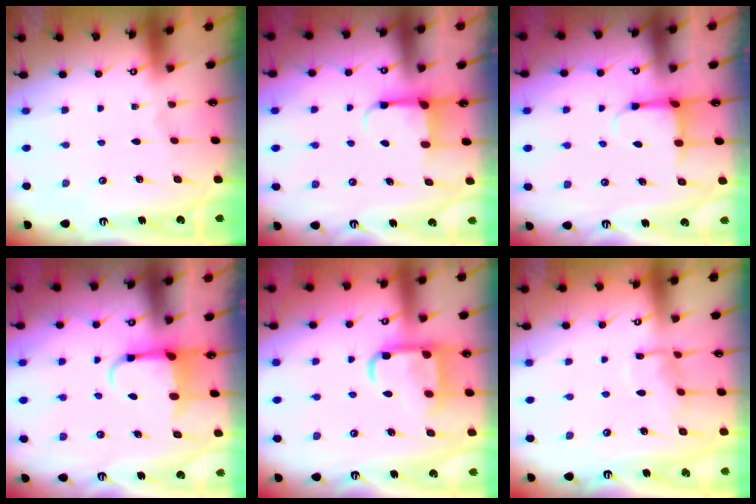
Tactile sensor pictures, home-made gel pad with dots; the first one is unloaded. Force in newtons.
{"total": 4.6, "press": 4.6, "slide": 0.3}
{"total": 3.7, "press": 3.5, "slide": 1.3}
{"total": 4.0, "press": 3.8, "slide": 1.1}
{"total": 13.4, "press": 13.3, "slide": 1.4}
{"total": 7.6, "press": 7.6, "slide": 0.5}